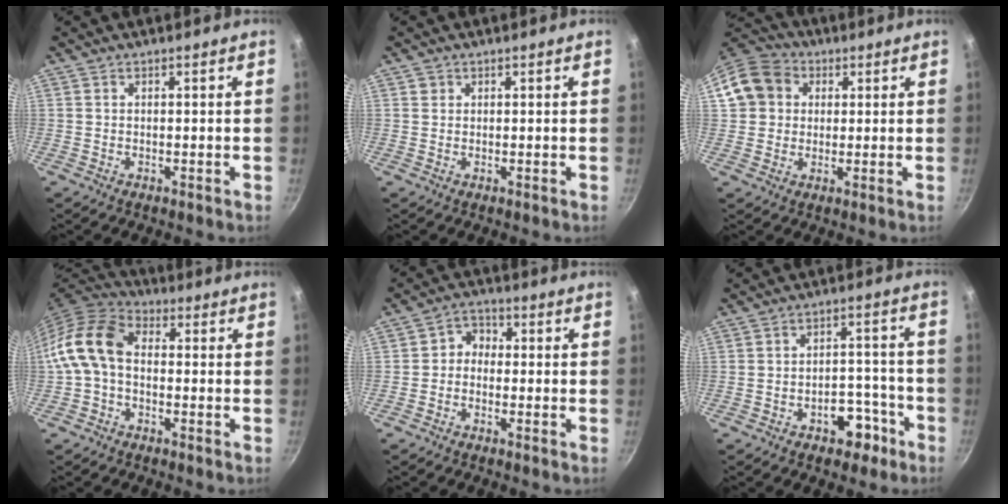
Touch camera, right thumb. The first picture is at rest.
{"total": 1.0, "force": [0.4, 0.9, 0.2], "torque": [0.003, 0.003, 0.004]}
{"total": 11.6, "force": [2.7, 10.1, 4.9], "torque": [-0.071, 0.025, 0.036]}
{"total": 10.6, "force": [-0.6, 7.2, 7.8], "torque": [-0.143, 0.035, -0.032]}
{"total": 3.9, "force": [-0.6, 3.3, 2.0], "torque": [-0.009, 0.018, -0.024]}
{"total": 7.1, "force": [-4.0, 4.4, 3.8], "torque": [-0.016, 0.041, -0.044]}